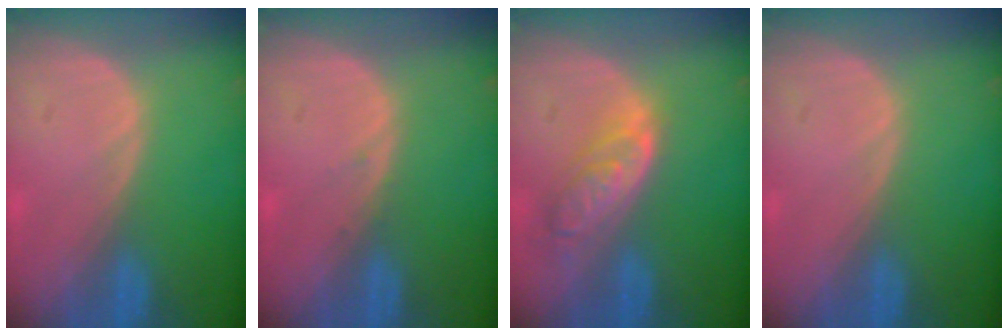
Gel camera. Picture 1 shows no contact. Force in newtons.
{"total": 0.6, "press": 0.3, "slide": 0.5}
{"total": 6.3, "press": 5.7, "slide": 2.8}
{"total": 0.0}